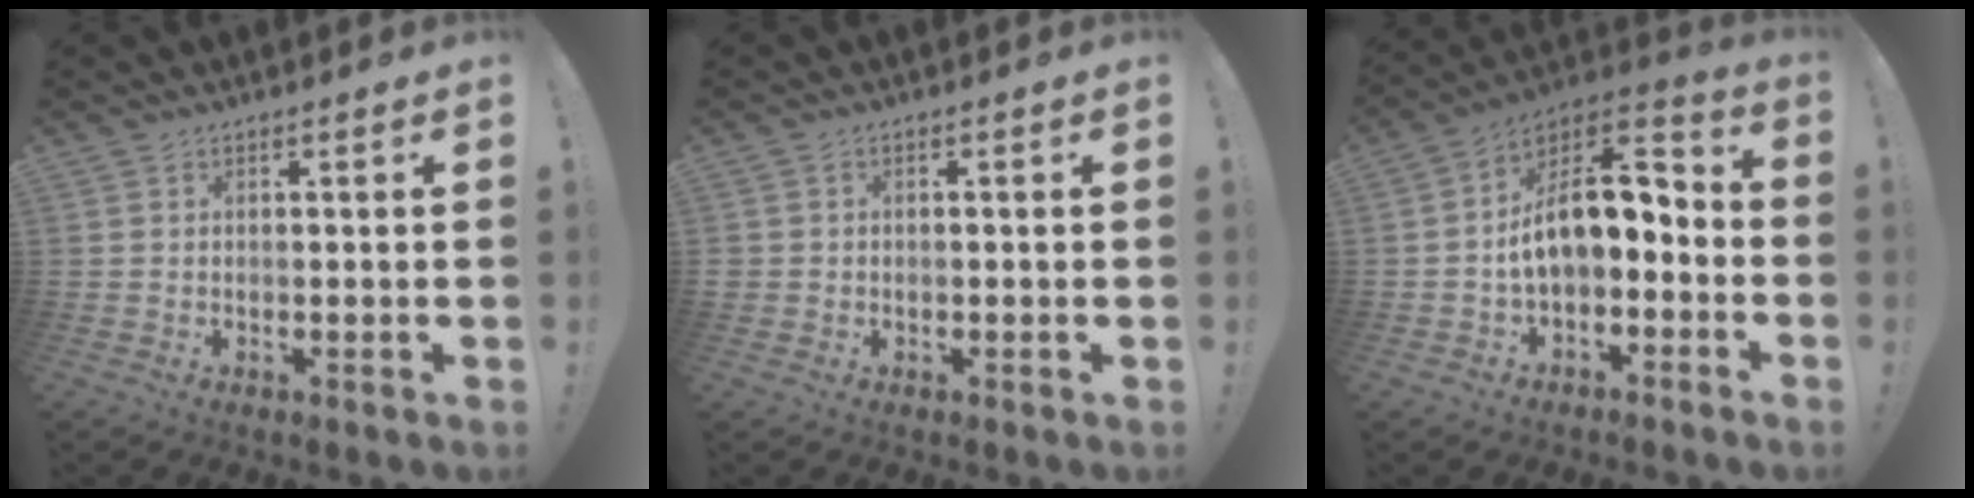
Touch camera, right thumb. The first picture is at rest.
{"total": 1.6, "force": [-0.7, 1.3, 0.6], "torque": [-0.013, 0.006, -0.014]}
{"total": 12.9, "force": [0.9, 7.4, 10.5], "torque": [-0.169, 0.002, 0.023]}